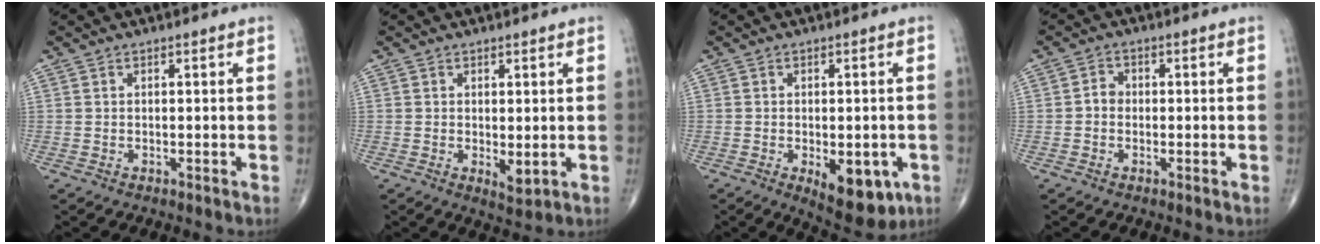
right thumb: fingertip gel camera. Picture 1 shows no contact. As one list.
[{"total": 2.7, "force": [0.0, 1.0, 2.5], "torque": [-0.035, -0.010, 0.003]}, {"total": 10.0, "force": [-3.4, 4.8, 8.1], "torque": [-0.088, -0.006, -0.036]}, {"total": 2.2, "force": [-0.4, 1.8, 1.1], "torque": [-0.007, 0.009, -0.014]}]